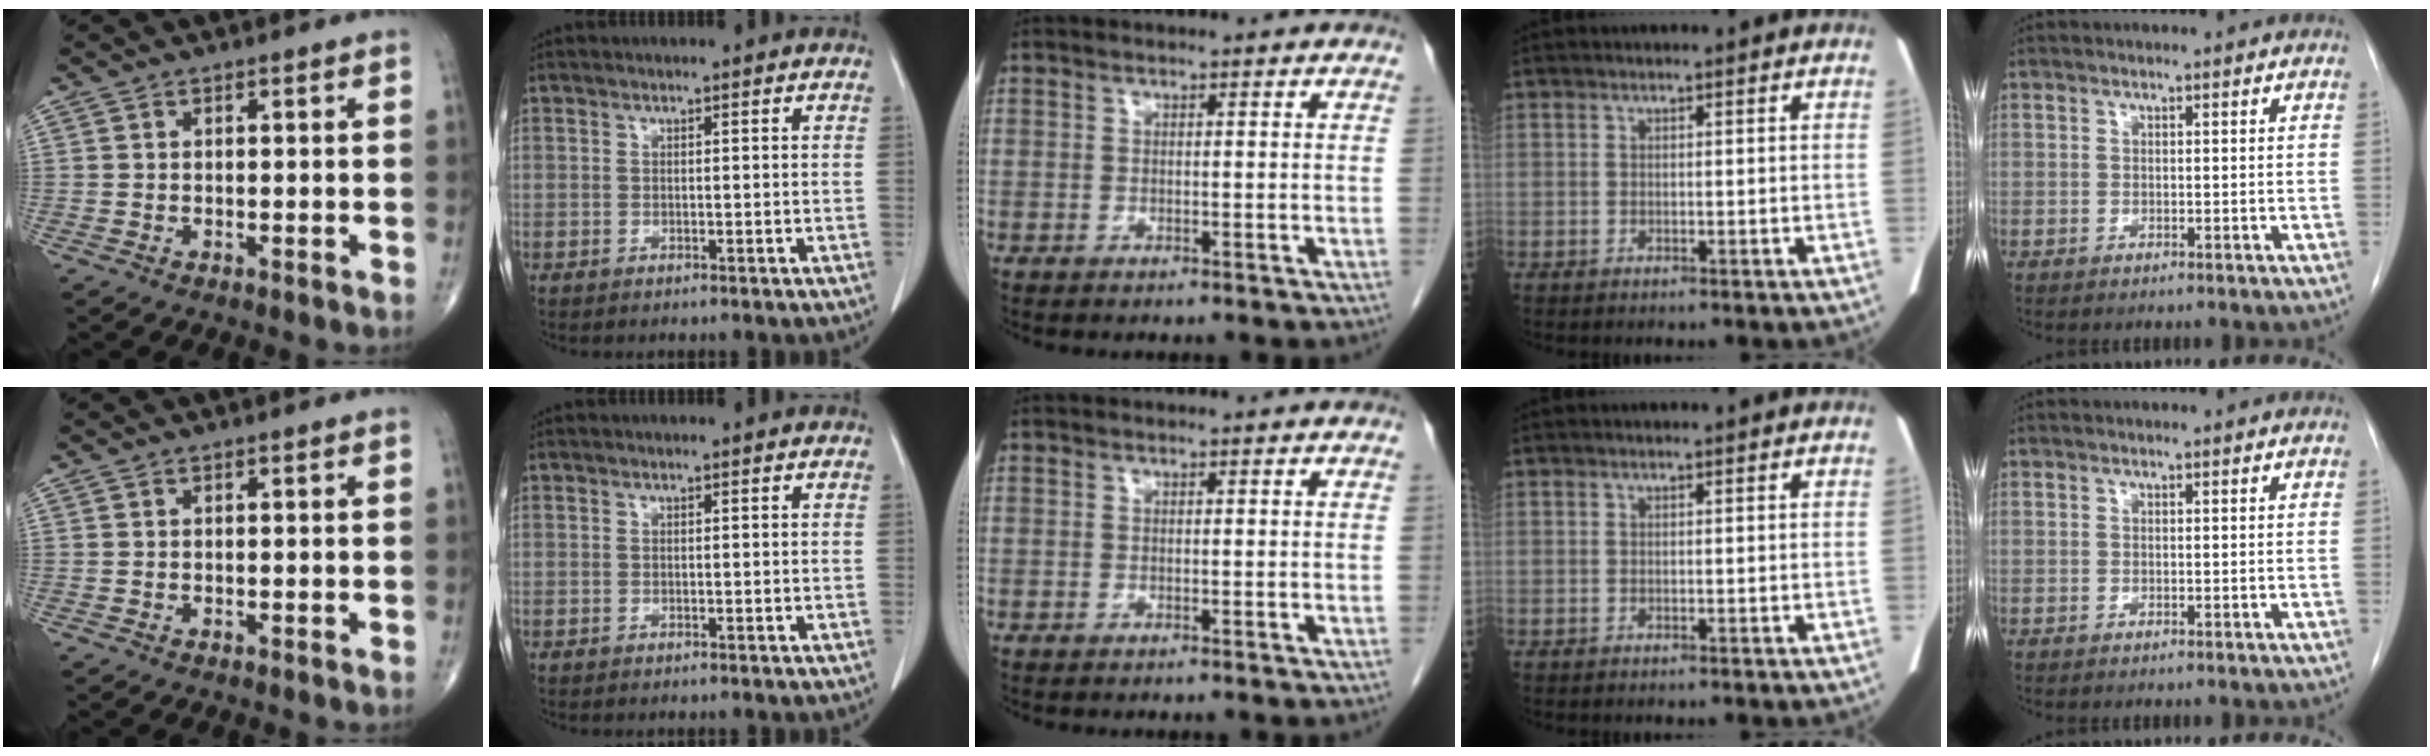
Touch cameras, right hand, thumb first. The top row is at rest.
{}